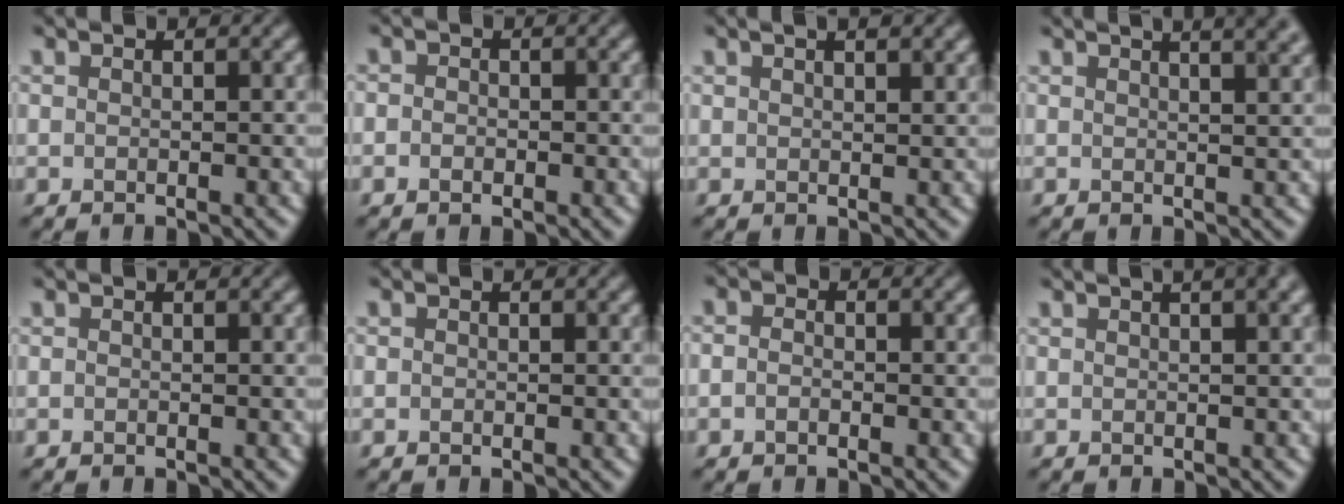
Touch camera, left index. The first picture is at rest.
{"total": 1.2, "force": [-0.3, 1.0, 0.7], "torque": [-0.005, -0.002, -0.012]}
{"total": 2.9, "force": [1.9, 1.0, 1.9], "torque": [-0.010, 0.003, 0.016]}
{"total": 7.4, "force": [4.6, 3.4, 4.8], "torque": [-0.015, 0.055, 0.022]}
{"total": 0.0}
{"total": 0.0}
{"total": 1.2, "force": [-0.3, 0.8, 0.8], "torque": [-0.012, -0.001, -0.016]}
{"total": 4.6, "force": [2.4, 2.0, 3.4], "torque": [-0.014, 0.027, 0.000]}